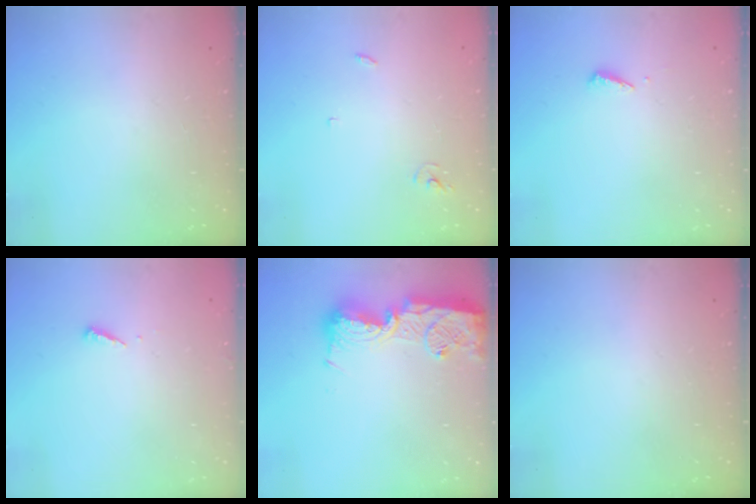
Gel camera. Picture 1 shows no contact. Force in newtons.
{"total": 2.5, "press": 2.5, "slide": 0.1}
{"total": 2.5, "press": 2.5, "slide": 0.1}
{"total": 3.5, "press": 3.5, "slide": 0.2}
{"total": 15.2, "press": 15.1, "slide": 1.2}
{"total": 0.0}